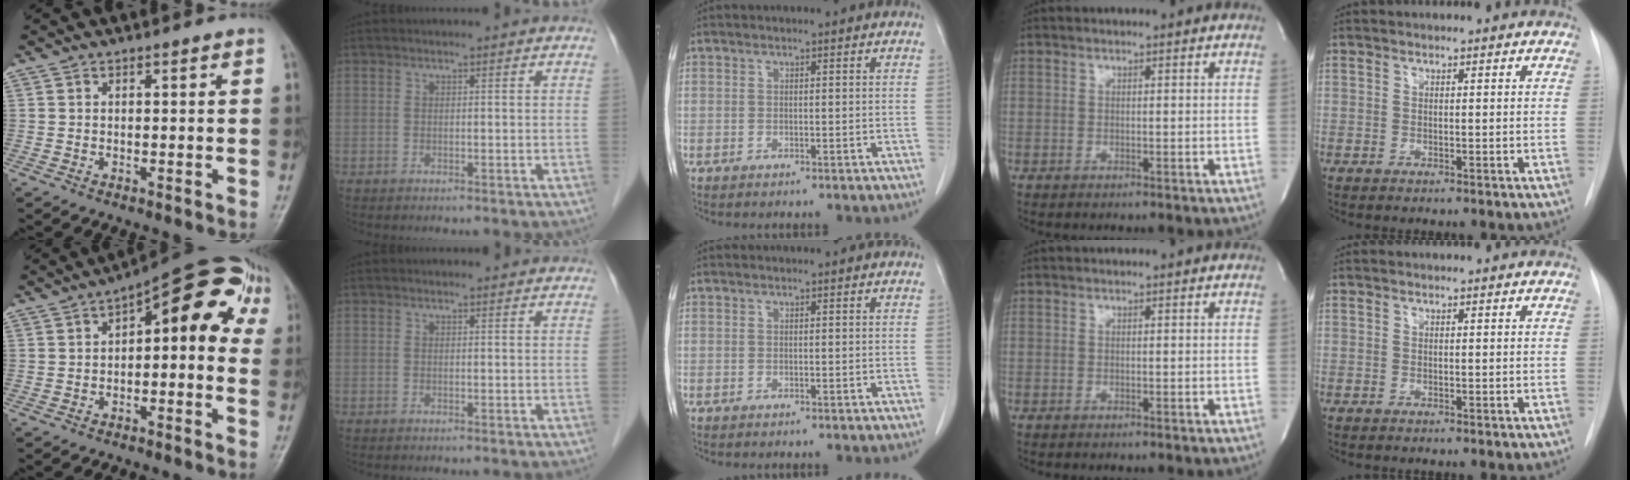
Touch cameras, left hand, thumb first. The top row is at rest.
{"thumb": {"total": 14.3, "force": [2.6, 6.3, 12.5], "torque": [-0.126, 0.044, 0.022]}, "index": {"total": 1.0, "force": [0.9, 0.3, 0.0], "torque": [-0.011, 0.001, 0.008]}}